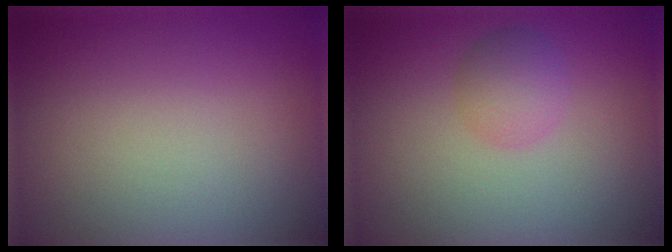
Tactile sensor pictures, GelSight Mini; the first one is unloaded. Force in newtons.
{"total": 2.4, "press": 2.4, "slide": 0.1}